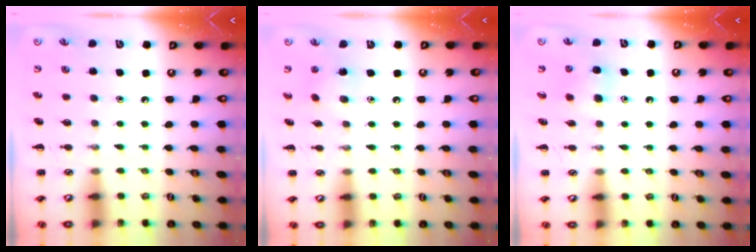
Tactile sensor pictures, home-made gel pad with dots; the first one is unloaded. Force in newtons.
{"total": 2.8, "press": 2.7, "slide": 0.6}
{"total": 5.5, "press": 5.2, "slide": 1.7}